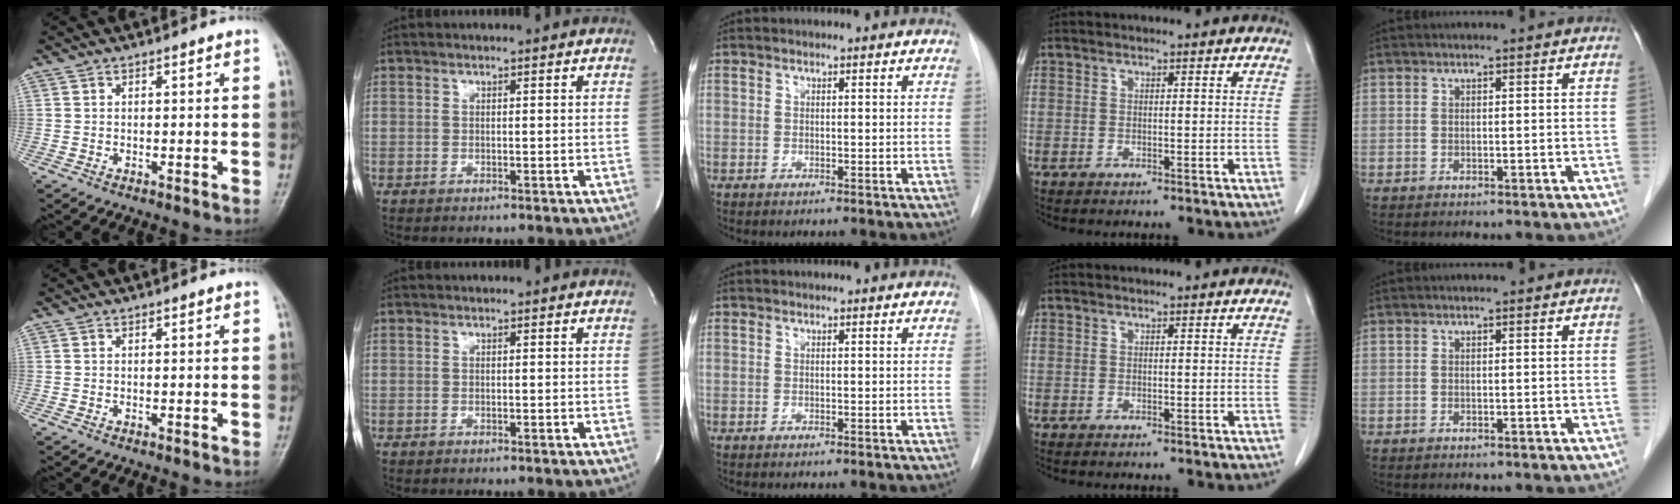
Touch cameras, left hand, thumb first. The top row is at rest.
{}